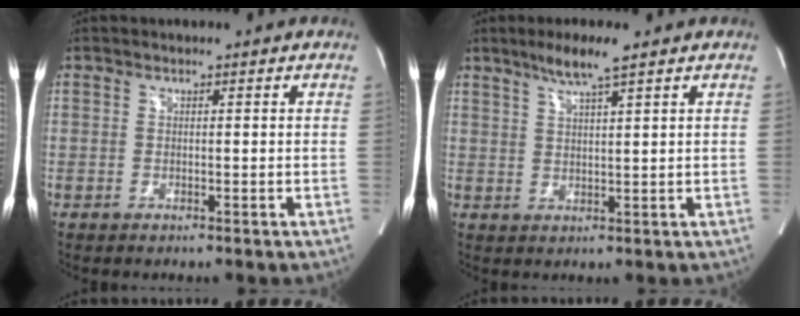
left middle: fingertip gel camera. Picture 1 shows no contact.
{"total": 5.4, "force": [3.7, -0.2, 3.9], "torque": [-0.079, 0.003, 0.071]}